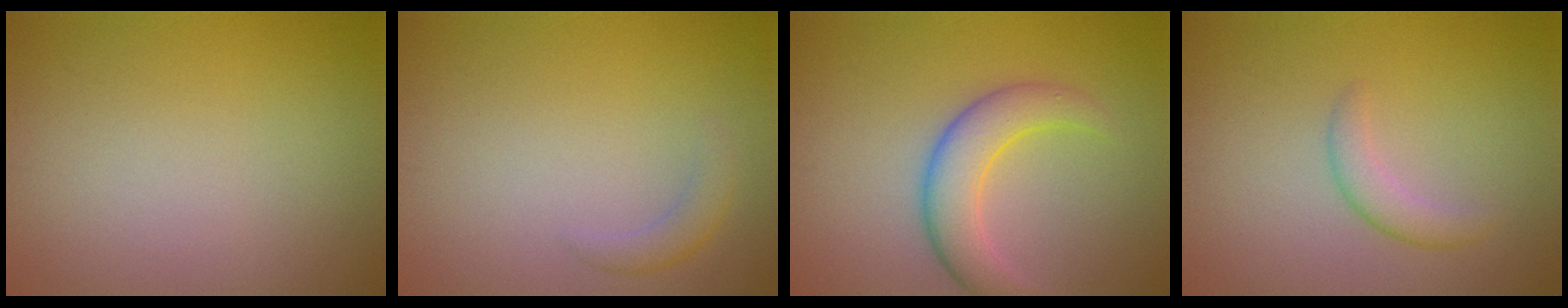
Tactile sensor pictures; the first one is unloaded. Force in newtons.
{"total": 1.4, "press": 1.4, "slide": 0.1}
{"total": 4.3, "press": 4.3, "slide": 0.1}
{"total": 1.9, "press": 1.9, "slide": 0.0}